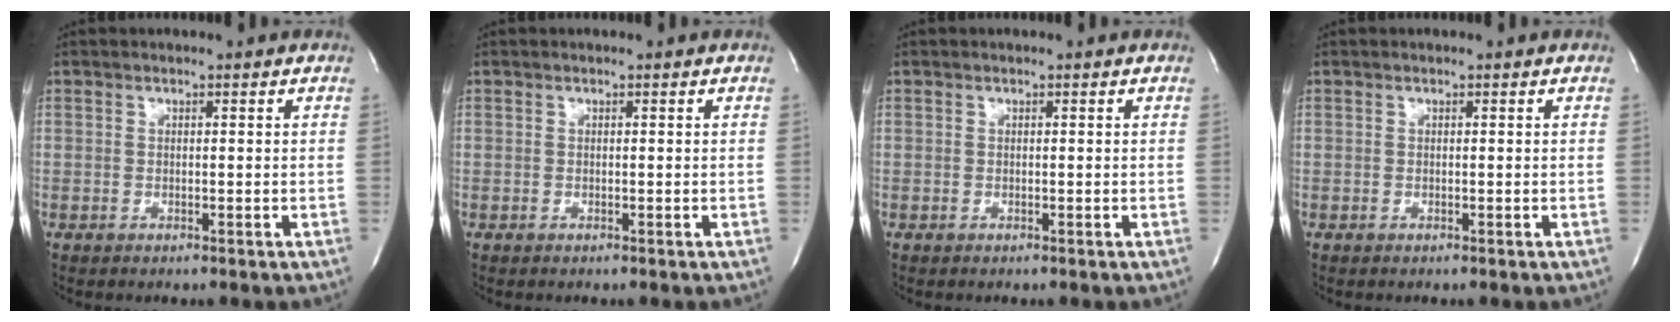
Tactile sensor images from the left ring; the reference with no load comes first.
{"total": 0.0}
{"total": 0.0}
{"total": 0.0}